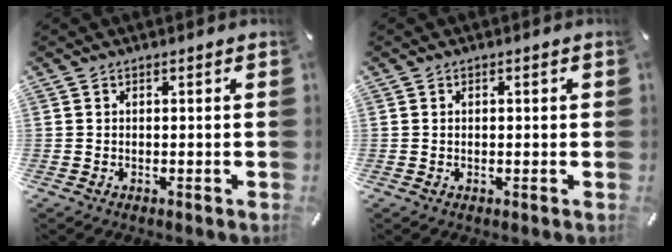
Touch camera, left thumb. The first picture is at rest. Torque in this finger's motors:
{"motor_torque": [-0.27, -0.54, -0.19, 0.15, -0.02]}